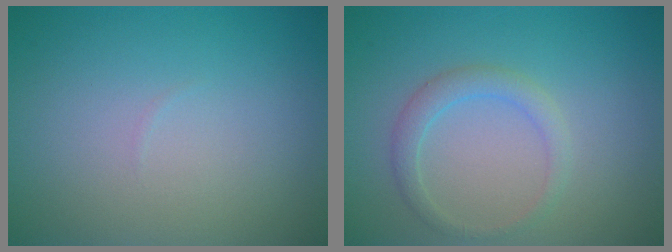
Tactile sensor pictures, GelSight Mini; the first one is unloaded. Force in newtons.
{"total": 1.9, "press": 1.9, "slide": 0.1}